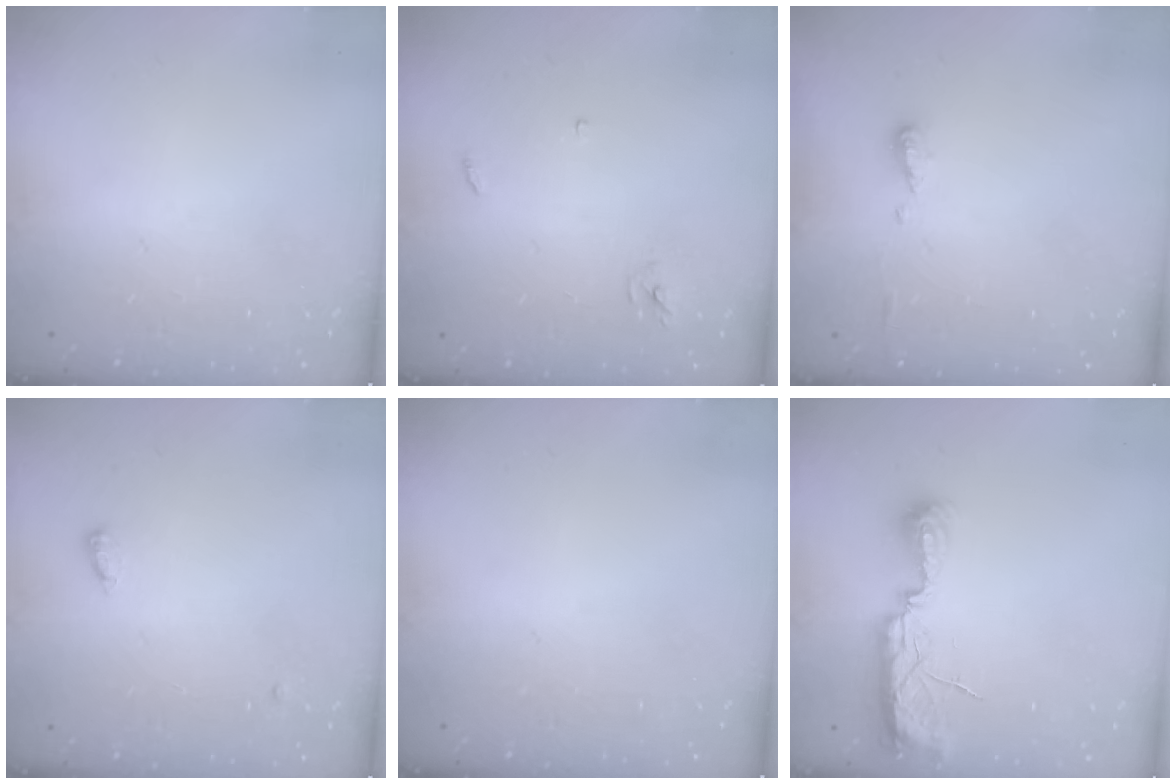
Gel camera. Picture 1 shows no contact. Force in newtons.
{"total": 3.0, "press": 3.0, "slide": 0.2}
{"total": 4.9, "press": 4.9, "slide": 0.6}
{"total": 3.6, "press": 3.5, "slide": 0.7}
{"total": 0.0}
{"total": 10.0, "press": 8.9, "slide": 4.5}